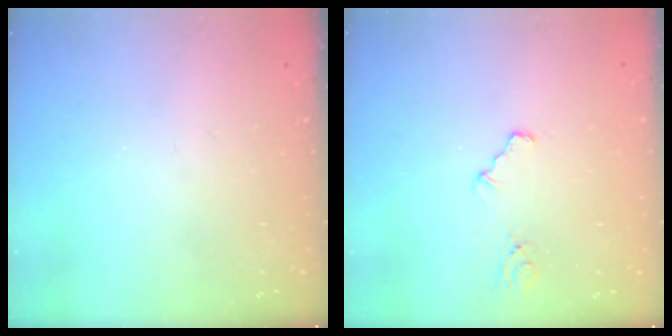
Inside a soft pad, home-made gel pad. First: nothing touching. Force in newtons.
{"total": 4.8, "press": 4.8, "slide": 0.5}